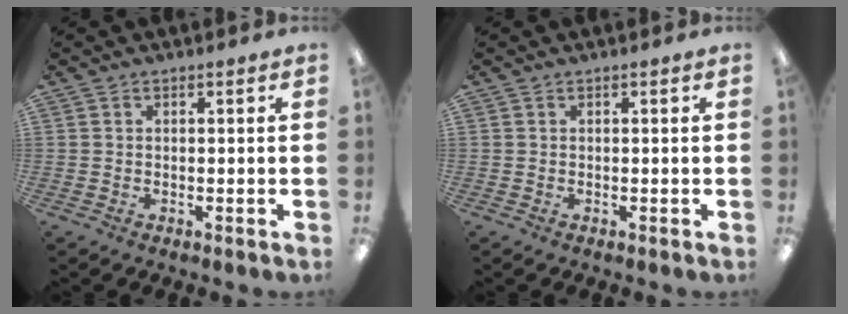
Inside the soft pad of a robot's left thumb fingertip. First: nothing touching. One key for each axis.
{"total": 0.0}